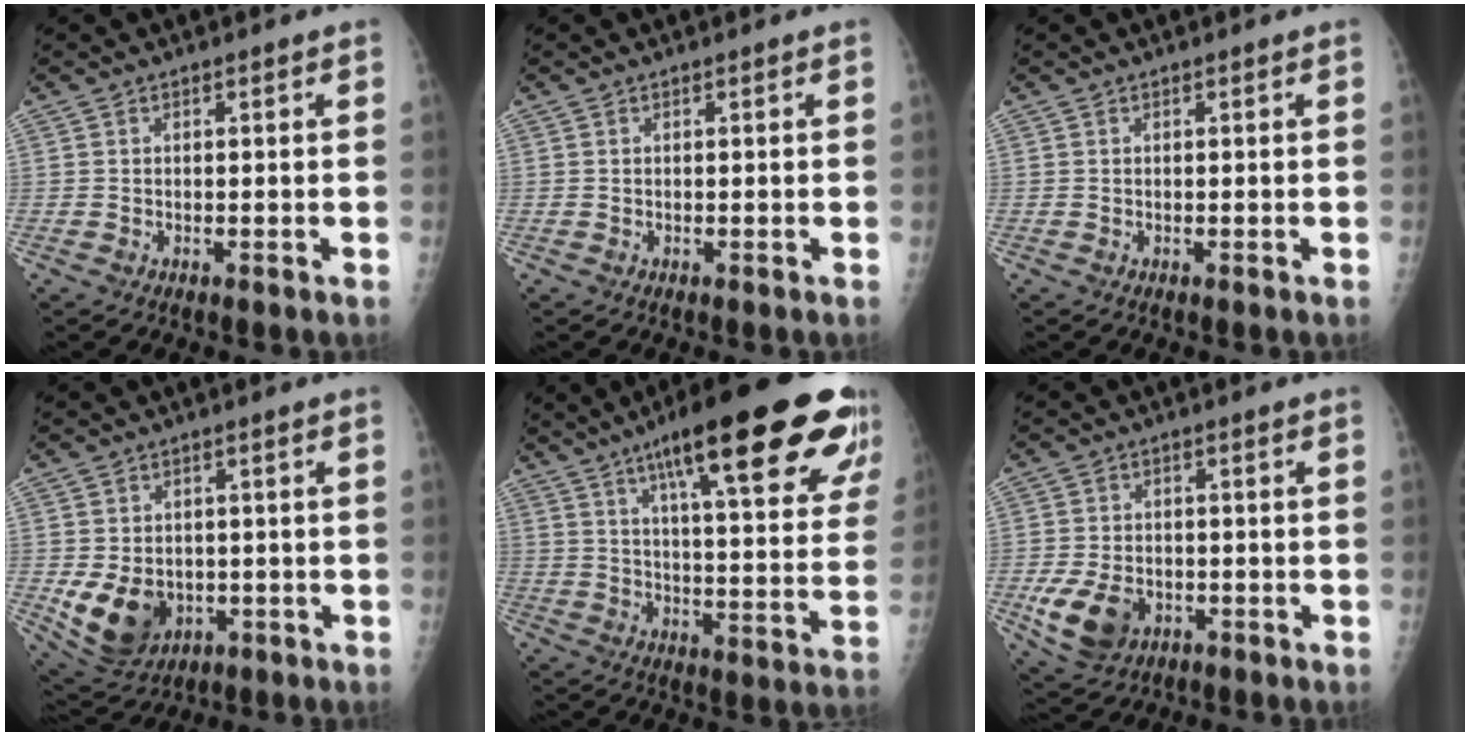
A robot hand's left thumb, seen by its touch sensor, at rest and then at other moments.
{"total": 0.0}
{"total": 0.0}
{"total": 10.6, "force": [-2.0, 8.4, 6.2], "torque": [-0.093, -0.001, -0.009]}
{"total": 28.4, "force": [16.7, 5.9, 22.2], "torque": [-0.284, -0.030, 0.233]}
{"total": 9.0, "force": [-3.1, 6.4, 5.5], "torque": [-0.101, 0.006, -0.044]}